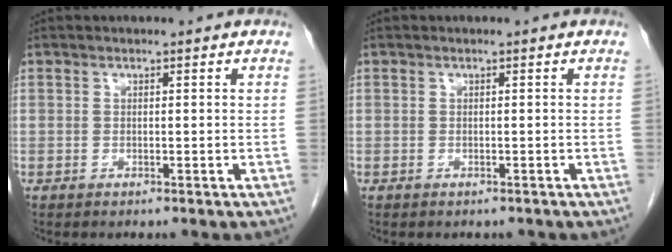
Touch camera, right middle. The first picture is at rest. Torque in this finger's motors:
{"motor_torque": [0.02, -0.01, -0.01, 0.00]}